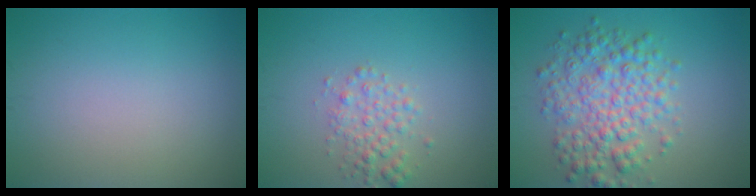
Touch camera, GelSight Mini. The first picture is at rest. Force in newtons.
{"total": 2.4, "press": 2.4, "slide": 0.1}
{"total": 5.9, "press": 5.9, "slide": 0.0}